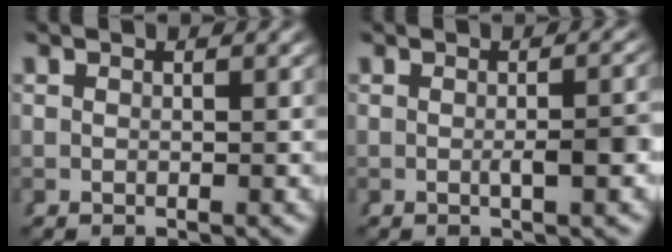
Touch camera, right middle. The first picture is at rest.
{"total": 2.7, "force": [-1.0, 0.3, 2.5], "torque": [-0.043, -0.002, -0.015]}